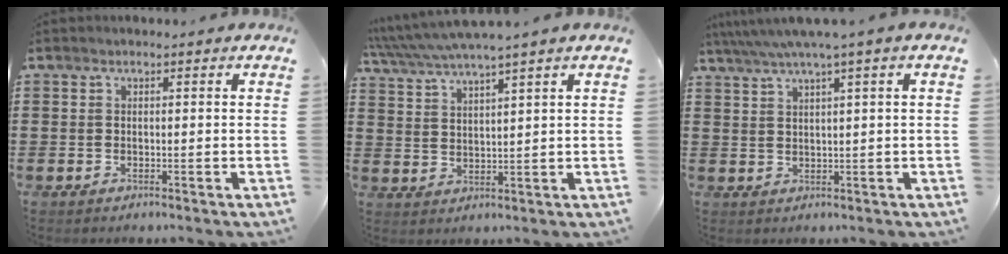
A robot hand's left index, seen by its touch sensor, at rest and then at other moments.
{"total": 3.6, "force": [3.2, -0.5, 1.6], "torque": [-0.043, -0.014, 0.054]}
{"total": 3.2, "force": [1.7, -0.4, 2.7], "torque": [-0.056, -0.005, 0.026]}